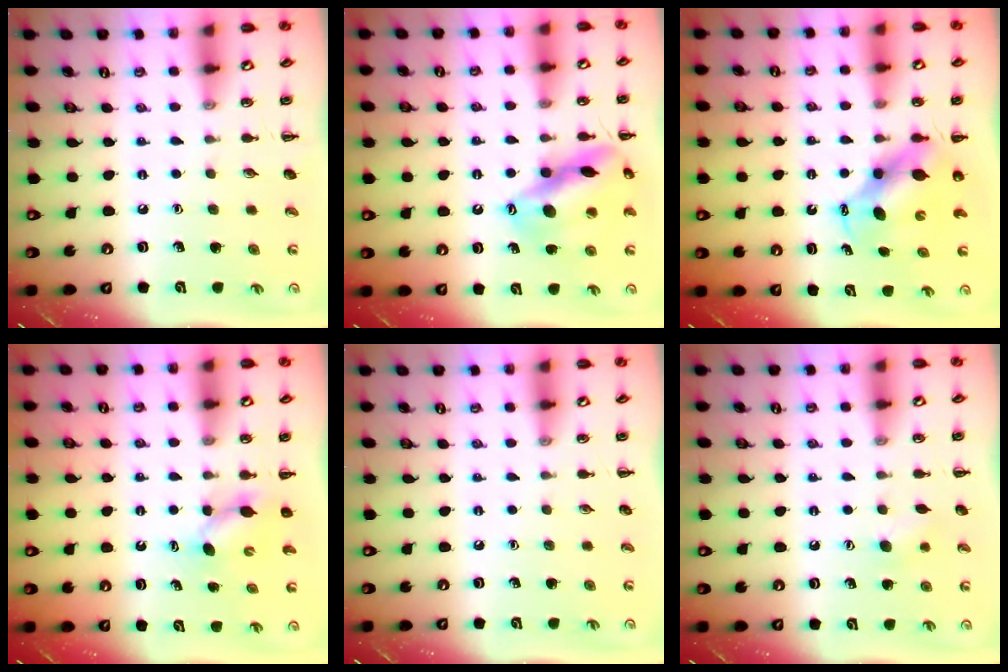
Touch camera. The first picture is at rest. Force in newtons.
{"total": 16.2, "press": 16.0, "slide": 2.5}
{"total": 5.9, "press": 5.8, "slide": 1.1}
{"total": 4.4, "press": 4.3, "slide": 0.6}
{"total": 0.0}
{"total": 5.6, "press": 5.4, "slide": 1.4}